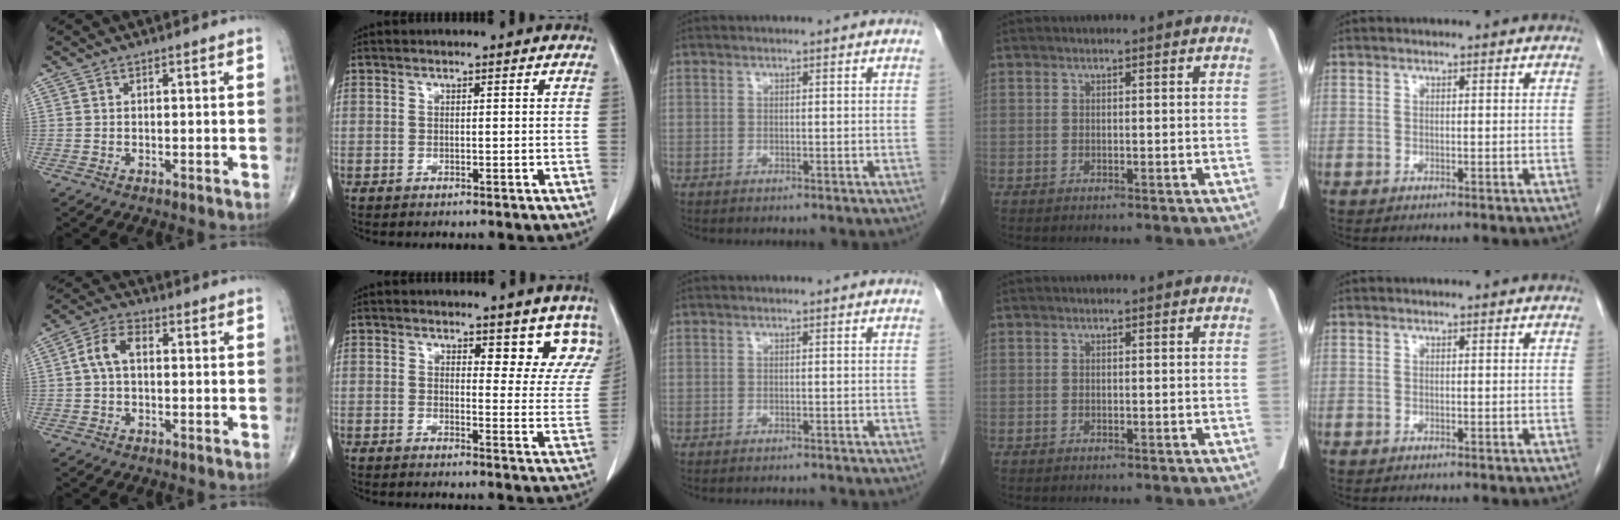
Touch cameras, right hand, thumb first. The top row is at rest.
{"thumb": {"total": 5.9, "force": [0.5, 3.5, 4.7], "torque": [-0.091, 0.019, 0.001]}, "index": {"total": 7.9, "force": [6.9, 2.9, 2.7], "torque": [0.004, -0.027, 0.057]}, "middle": {"total": 3.2, "force": [-3.1, 0.2, 0.9], "torque": [-0.010, -0.007, -0.036]}}